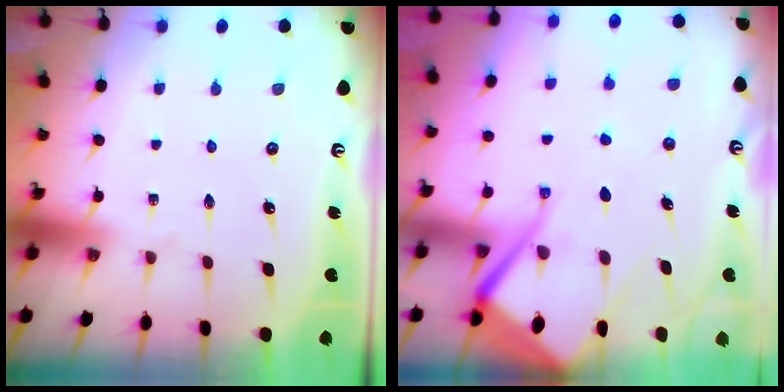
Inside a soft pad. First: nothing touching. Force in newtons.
{"total": 13.2, "press": 13.2, "slide": 1.3}